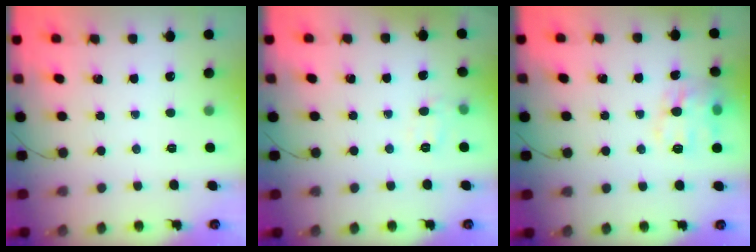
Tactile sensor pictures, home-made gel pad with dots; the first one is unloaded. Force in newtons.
{"total": 6.9, "press": 6.8, "slide": 1.3}
{"total": 11.3, "press": 11.3, "slide": 0.8}